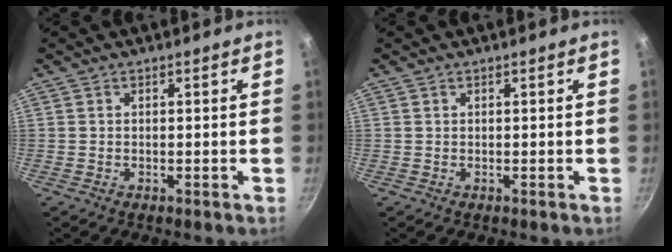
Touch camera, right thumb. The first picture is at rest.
{"total": 0.0}